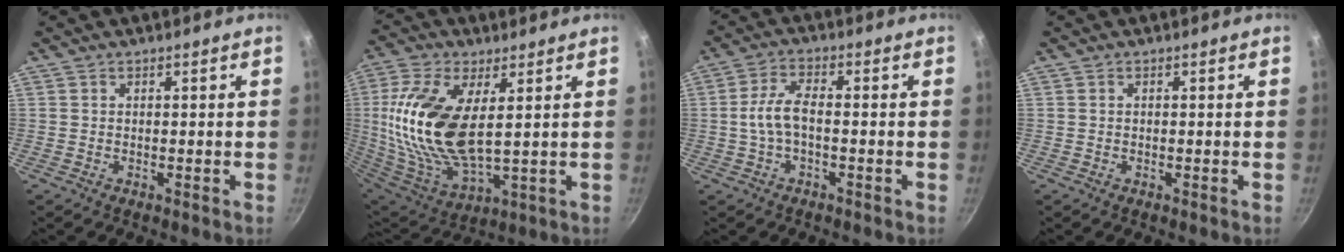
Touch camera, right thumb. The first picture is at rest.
{"total": 20.4, "force": [3.5, 9.7, 17.6], "torque": [-0.364, -0.020, 0.072]}
{"total": 5.8, "force": [-1.0, 2.6, 5.1], "torque": [-0.109, 0.024, -0.024]}
{"total": 0.0}